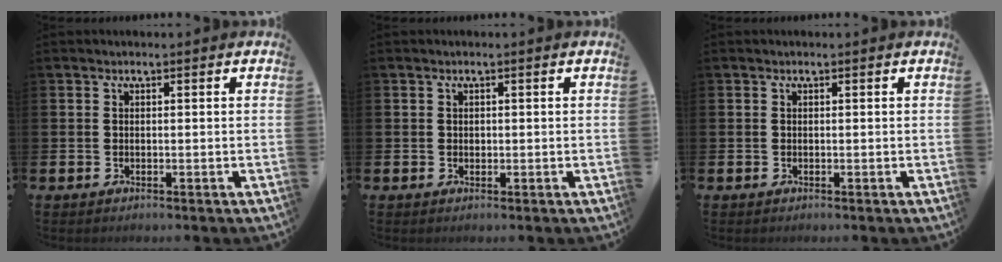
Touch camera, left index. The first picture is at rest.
{"total": 0.6, "force": [0.2, 0.5, 0.2], "torque": [0.005, 0.001, 0.001]}
{"total": 0.0}